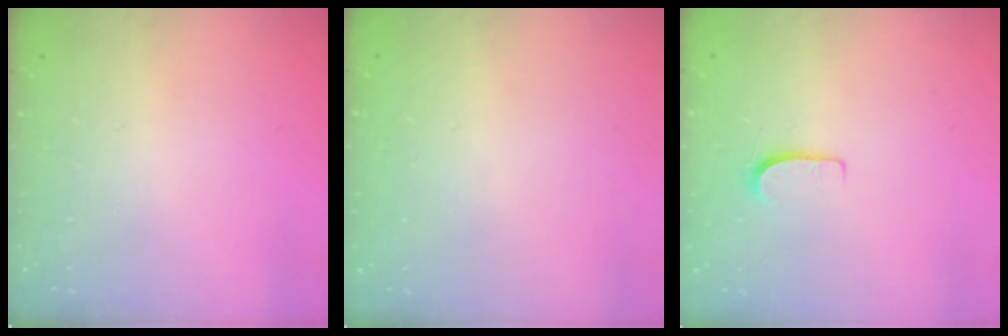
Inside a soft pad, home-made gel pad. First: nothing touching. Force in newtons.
{"total": 0.0}
{"total": 5.2, "press": 5.2, "slide": 0.5}